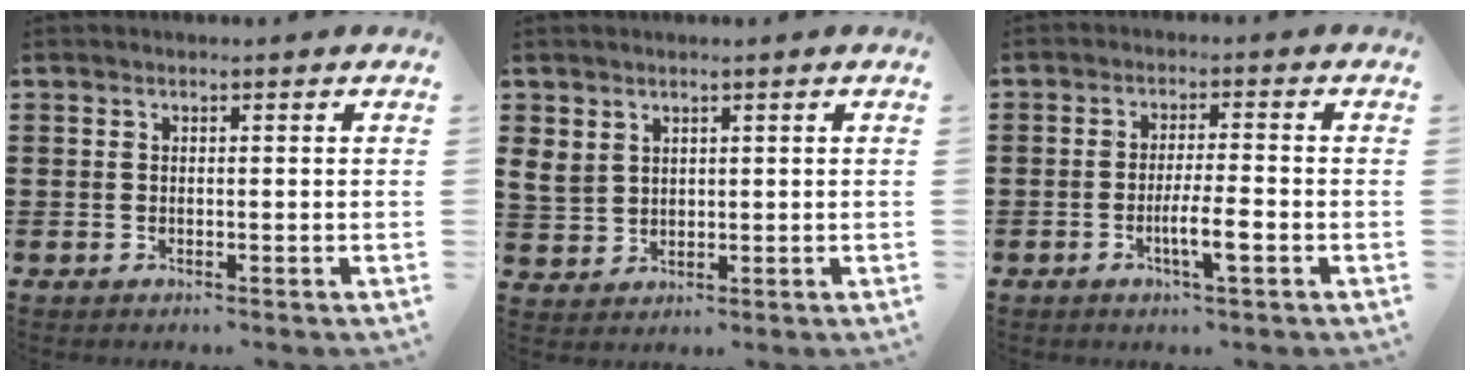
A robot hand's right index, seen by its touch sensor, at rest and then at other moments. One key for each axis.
{"total": 3.5, "fx": 1.8, "fy": 2.8, "fz": 1.0, "tx": -0.040, "ty": 0.008, "tz": 0.034}
{"total": 4.9, "fx": -2.0, "fy": 0.3, "fz": 4.4, "tx": -0.081, "ty": -0.011, "tz": -0.035}